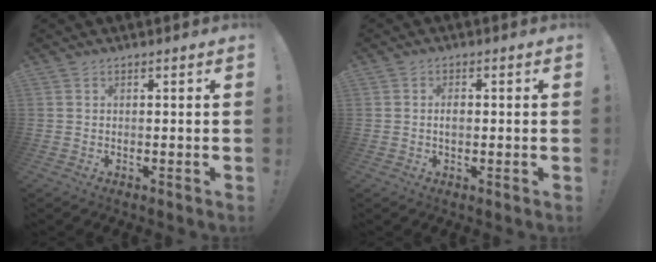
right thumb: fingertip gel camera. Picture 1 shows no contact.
{"total": 1.9, "force": [0.0, 1.2, 1.5], "torque": [-0.022, 0.004, -0.002]}